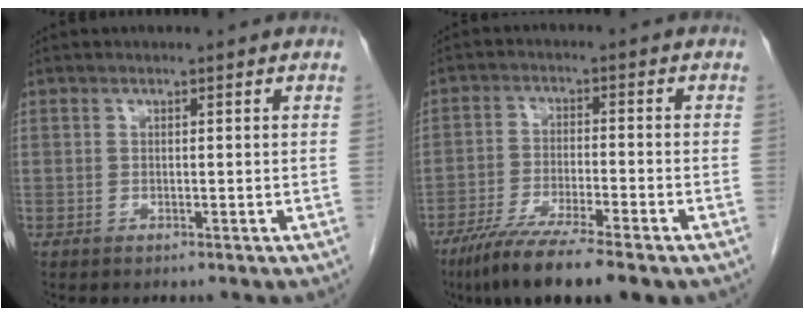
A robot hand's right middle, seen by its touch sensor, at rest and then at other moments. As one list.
[{"total": 10.6, "force": [-7.6, 0.8, 7.3], "torque": [-0.123, -0.027, -0.124]}]